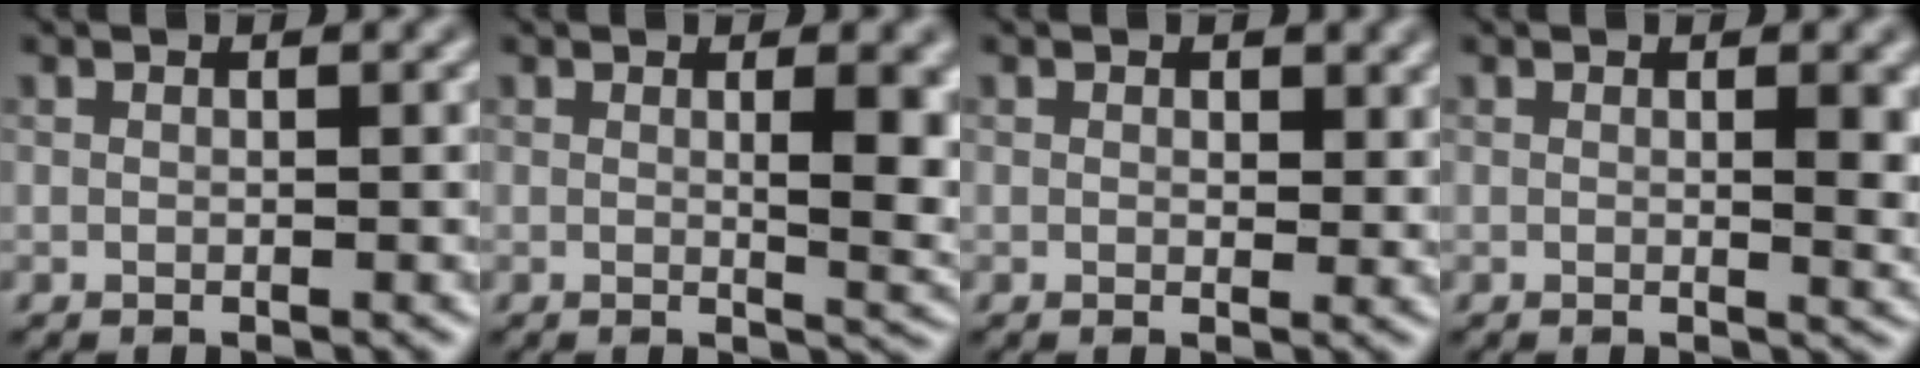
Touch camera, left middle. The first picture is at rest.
{"total": 5.4, "force": [0.8, 1.4, 5.1], "torque": [-0.060, -0.003, 0.016]}
{"total": 1.3, "force": [0.7, 0.8, 0.7], "torque": [-0.007, -0.007, 0.013]}
{"total": 3.1, "force": [0.5, 0.9, 3.0], "torque": [-0.034, -0.004, 0.010]}